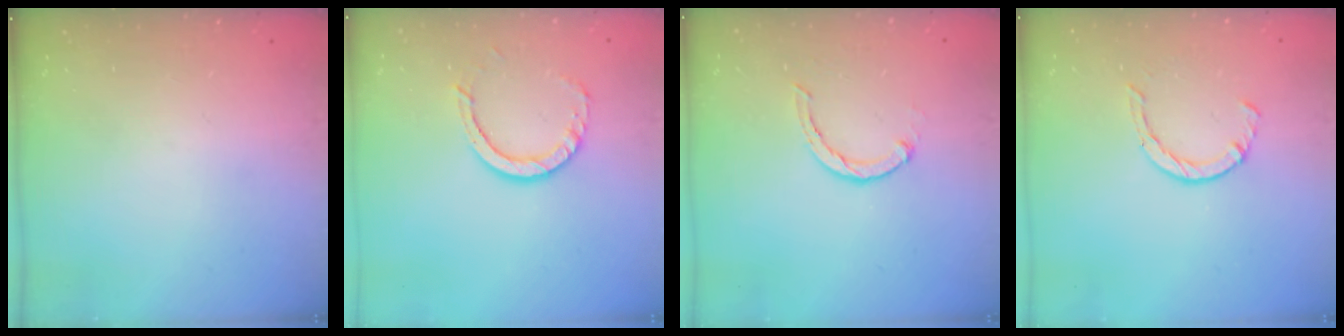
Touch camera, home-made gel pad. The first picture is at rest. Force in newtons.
{"total": 8.6, "press": 8.5, "slide": 1.3}
{"total": 2.4, "press": 2.4, "slide": 0.4}
{"total": 4.1, "press": 4.0, "slide": 0.4}